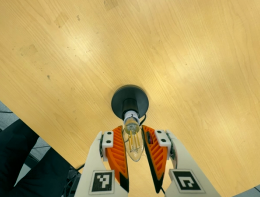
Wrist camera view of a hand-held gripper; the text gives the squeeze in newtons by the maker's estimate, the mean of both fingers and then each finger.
{"total": 10.7, "left": 9.8, "right": 11.5}